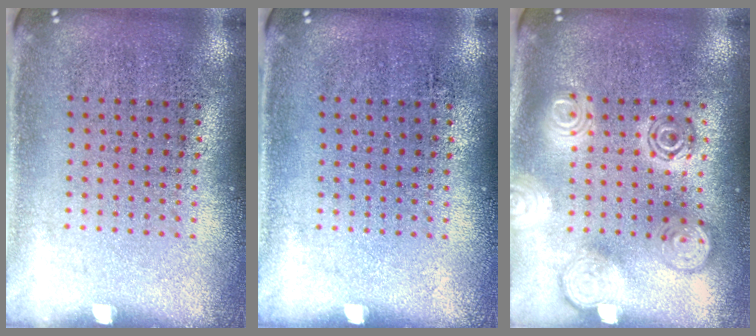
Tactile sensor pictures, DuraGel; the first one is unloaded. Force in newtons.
{"total": 0.0}
{"total": 3.0, "press": 3.0, "slide": 0.4}